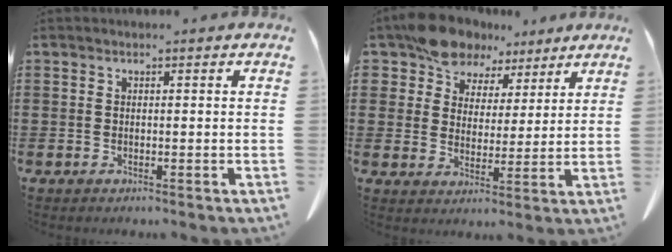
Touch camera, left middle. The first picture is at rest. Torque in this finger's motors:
{"motor_torque": [0.93, 0.48, 0.43, 0.04]}